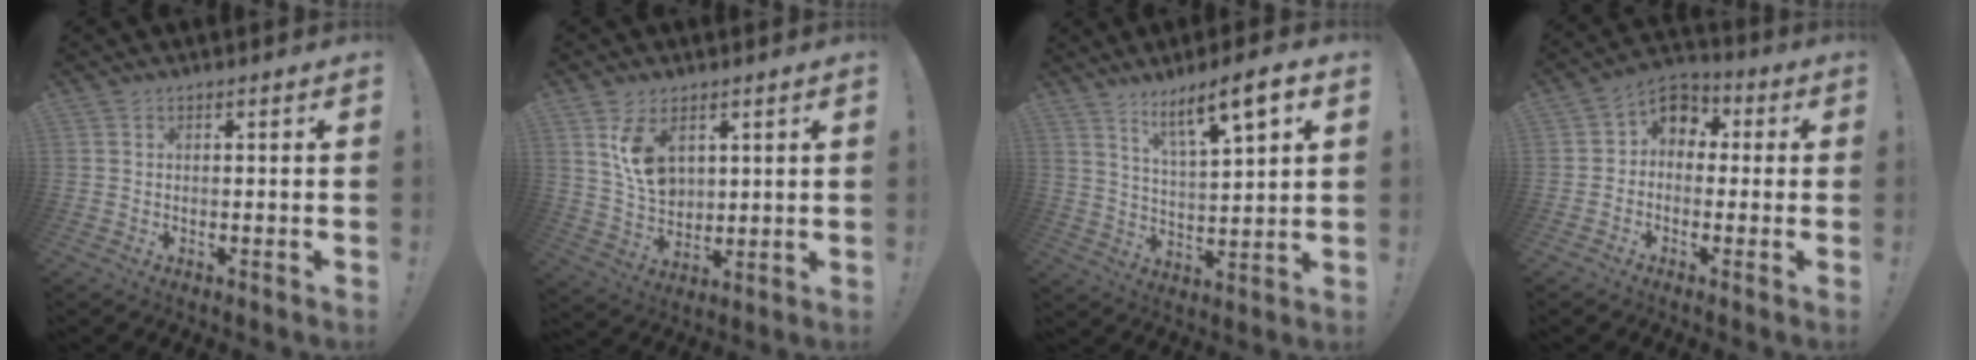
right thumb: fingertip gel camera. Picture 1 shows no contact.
{"total": 10.7, "force": [4.9, 7.1, 6.4], "torque": [-0.098, -0.019, 0.098]}
{"total": 10.8, "force": [6.8, 1.5, 8.3], "torque": [-0.139, -0.034, 0.108]}
{"total": 6.6, "force": [0.1, 5.8, 3.2], "torque": [-0.054, 0.011, 0.009]}